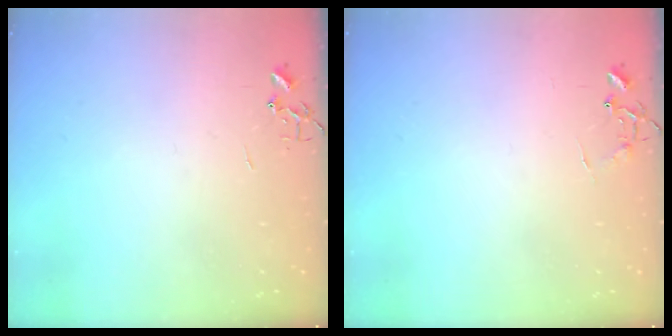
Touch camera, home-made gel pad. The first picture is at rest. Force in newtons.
{"total": 6.4, "press": 6.4, "slide": 0.4}